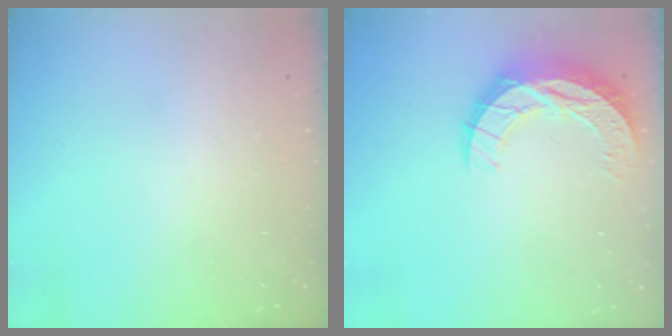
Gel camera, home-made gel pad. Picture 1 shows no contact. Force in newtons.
{"total": 10.9, "press": 10.9, "slide": 0.7}